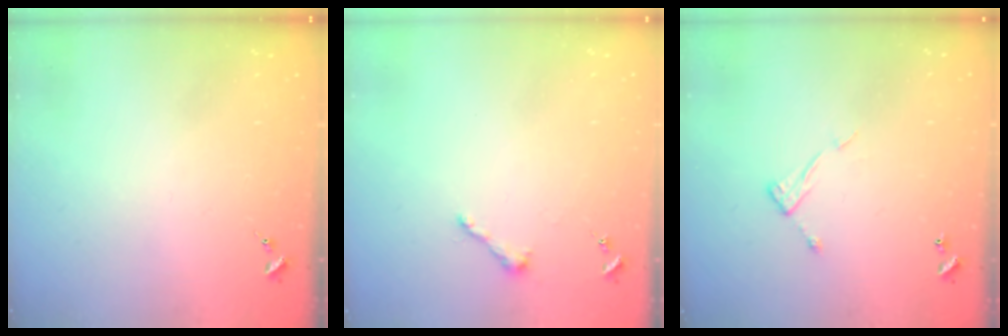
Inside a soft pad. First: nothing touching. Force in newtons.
{"total": 3.9, "press": 3.9, "slide": 0.3}
{"total": 7.3, "press": 7.3, "slide": 0.4}